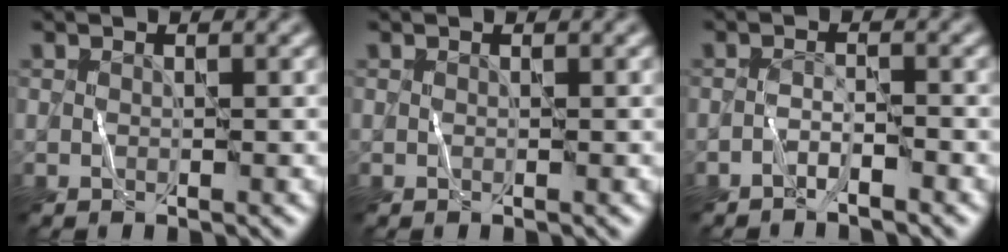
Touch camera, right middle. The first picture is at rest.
{"total": 0.0}
{"total": 1.2, "force": [-1.1, -0.1, 0.4], "torque": [-0.010, 0.004, -0.023]}